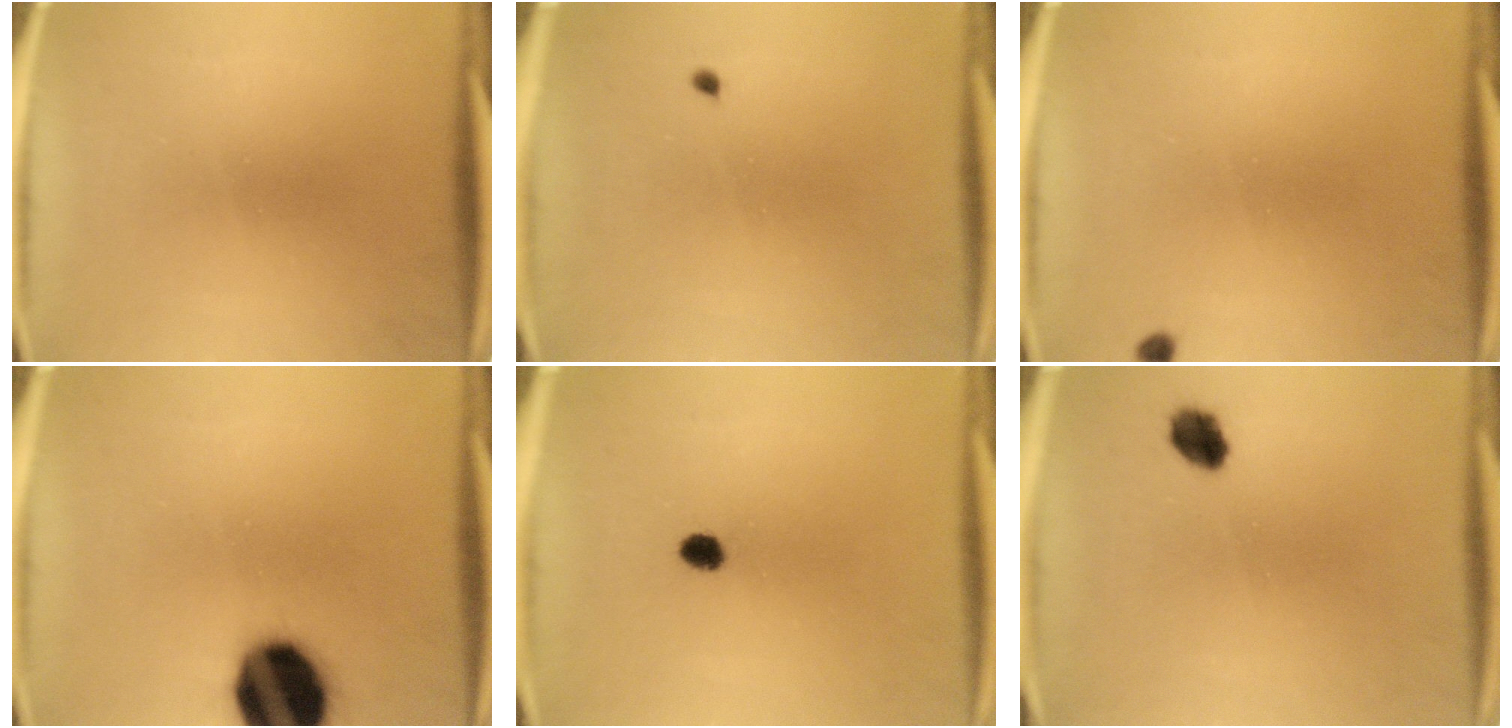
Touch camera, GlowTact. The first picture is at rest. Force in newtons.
{"total": 0.5}
{"total": 0.8}
{"total": 19.8}
{"total": 2.3}
{"total": 4.6}